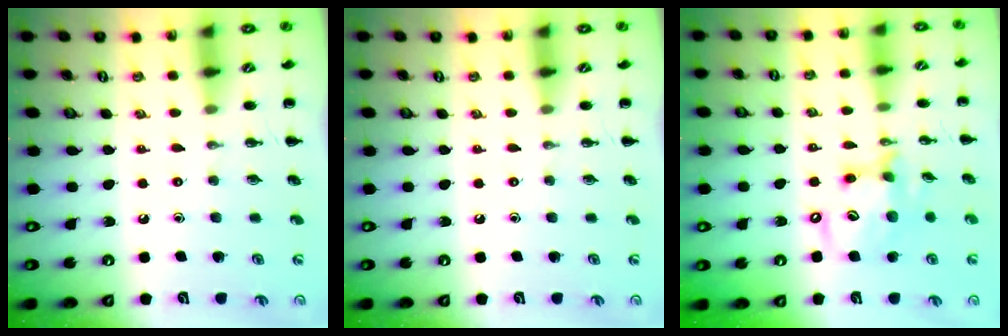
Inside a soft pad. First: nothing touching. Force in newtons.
{"total": 0.0}
{"total": 12.8, "press": 12.4, "slide": 3.1}